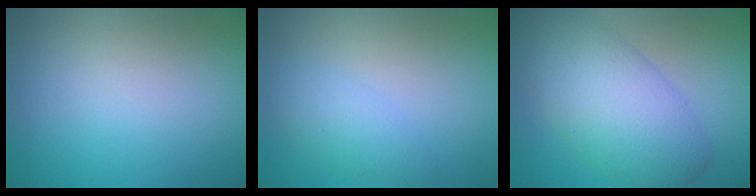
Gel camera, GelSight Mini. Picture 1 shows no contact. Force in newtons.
{"total": 2.2, "press": 2.2, "slide": 0.0}
{"total": 7.8, "press": 7.8, "slide": 0.0}